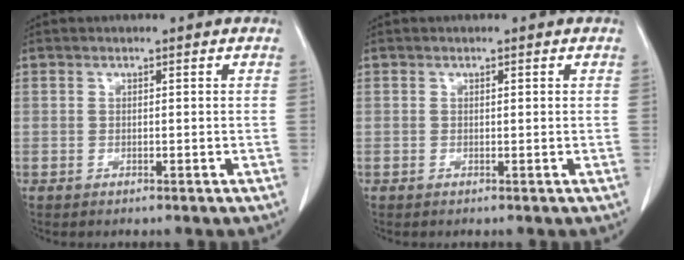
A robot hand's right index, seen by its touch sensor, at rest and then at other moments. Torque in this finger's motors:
{"motor_torque": [-0.04, 0.05, -0.02, -0.01]}